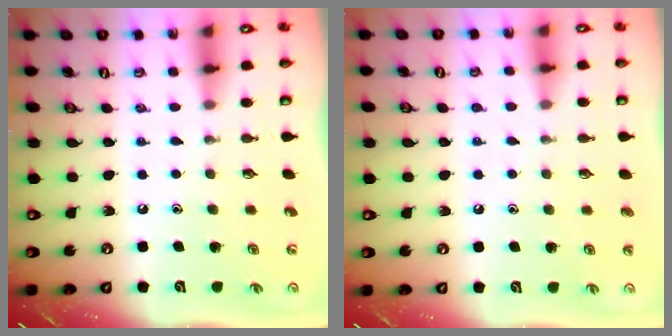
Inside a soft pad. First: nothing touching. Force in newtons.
{"total": 2.5, "press": 2.4, "slide": 0.3}